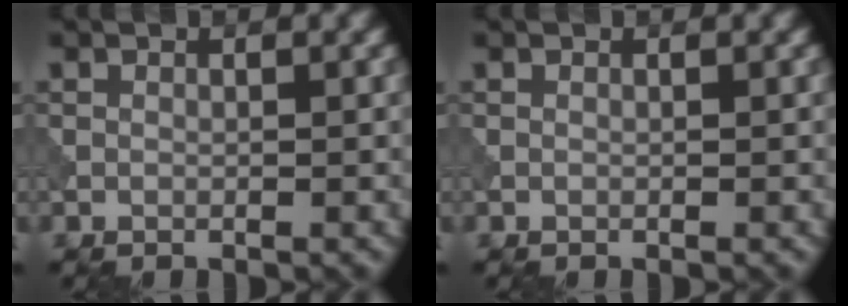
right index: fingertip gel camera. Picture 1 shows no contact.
{"total": 0.0}